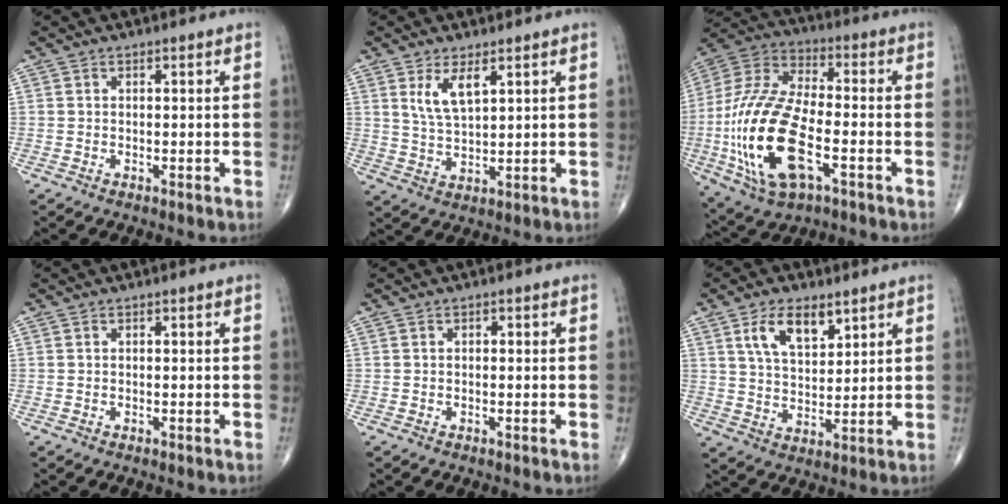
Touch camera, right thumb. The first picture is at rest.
{"total": 6.0, "force": [2.9, 2.3, 4.7], "torque": [-0.088, -0.017, 0.063]}
{"total": 23.6, "force": [-6.1, 11.0, 20.0], "torque": [-0.434, 0.013, -0.104]}
{"total": 0.0}
{"total": 0.8, "force": [0.2, 0.4, 0.6], "torque": [-0.010, 0.002, 0.002]}
{"total": 9.1, "force": [4.8, 4.6, 6.2], "torque": [-0.094, -0.024, 0.092]}